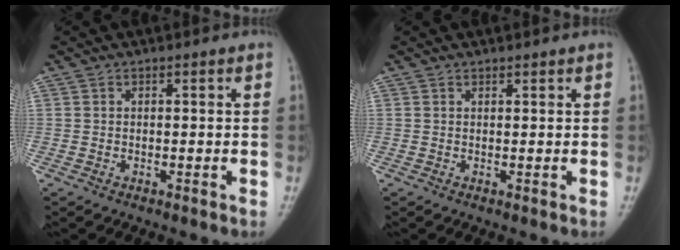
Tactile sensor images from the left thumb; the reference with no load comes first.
{"total": 0.5, "force": [0.5, 0.1, 0.2], "torque": [-0.004, -0.002, 0.007]}